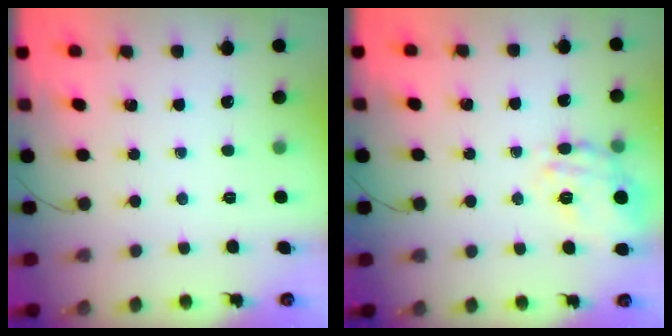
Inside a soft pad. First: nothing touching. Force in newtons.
{"total": 8.1, "press": 7.9, "slide": 1.4}